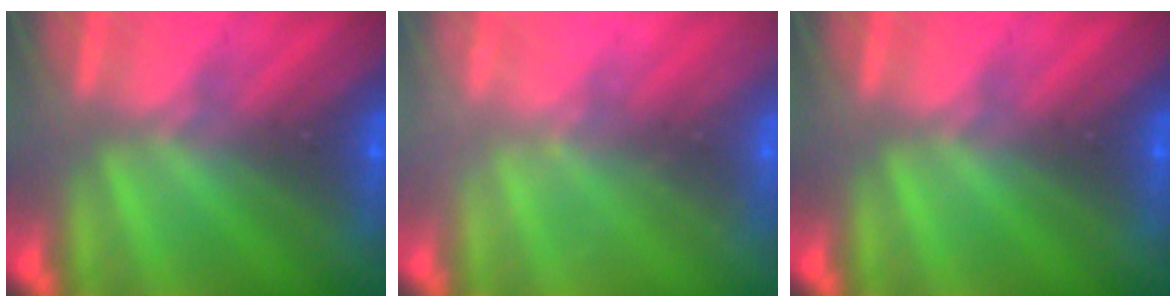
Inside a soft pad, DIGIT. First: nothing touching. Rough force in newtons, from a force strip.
{"total": 2.0}
{"total": 0.0}